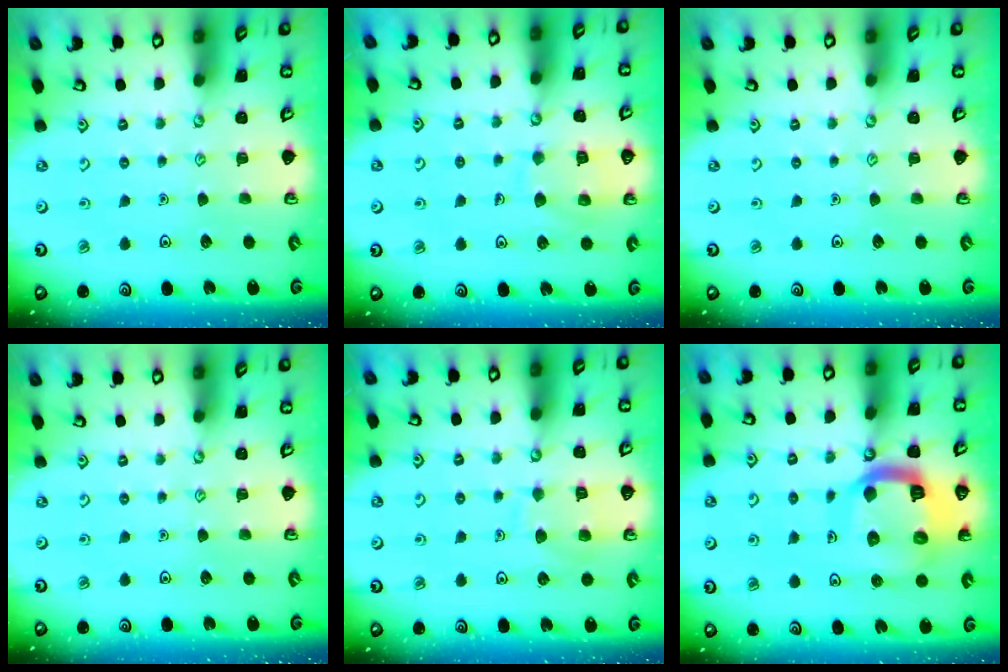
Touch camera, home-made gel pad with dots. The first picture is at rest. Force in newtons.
{"total": 9.1, "press": 9.0, "slide": 0.9}
{"total": 0.0}
{"total": 0.0}
{"total": 8.3, "press": 8.2, "slide": 0.8}
{"total": 15.8, "press": 15.7, "slide": 1.9}